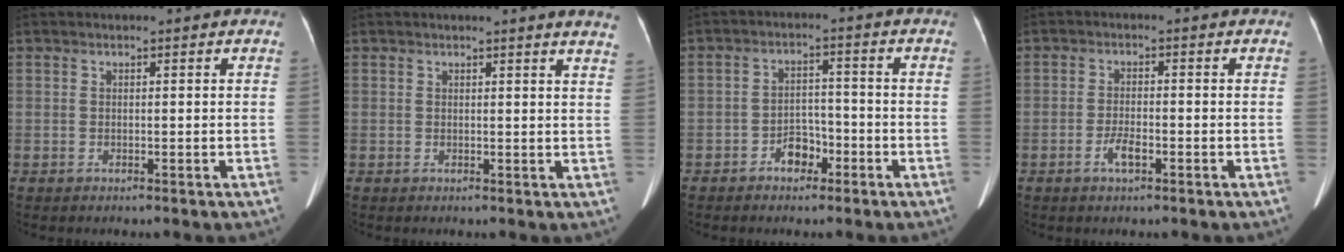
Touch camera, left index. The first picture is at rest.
{"total": 4.6, "force": [4.1, -0.5, 1.9], "torque": [-0.022, -0.016, 0.022]}
{"total": 4.0, "force": [-2.4, 2.4, 2.0], "torque": [-0.033, 0.012, -0.039]}
{"total": 2.8, "force": [-1.5, 0.8, 2.2], "torque": [-0.046, 0.000, -0.027]}